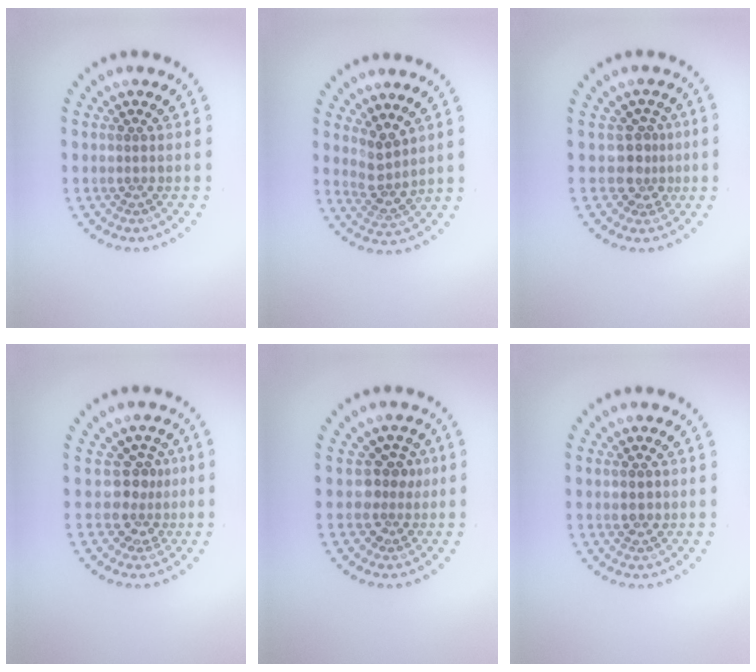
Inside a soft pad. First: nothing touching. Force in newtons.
{"total": 2.6, "press": 2.0, "slide": 1.7}
{"total": 2.7, "press": 1.8, "slide": 1.9}
{"total": 2.8, "press": 2.1, "slide": 1.9}
{"total": 2.5, "press": 1.9, "slide": 1.6}
{"total": 1.1, "press": 1.1, "slide": 0.1}